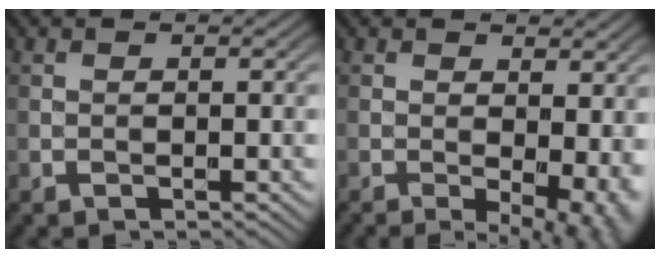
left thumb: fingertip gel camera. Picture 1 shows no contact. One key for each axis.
{"total": 7.7, "fx": -0.7, "fy": 3.6, "fz": 6.8, "tx": -0.083, "ty": -0.009, "tz": 0.002}